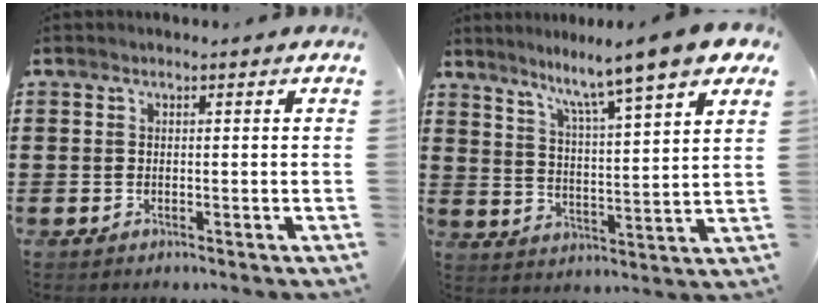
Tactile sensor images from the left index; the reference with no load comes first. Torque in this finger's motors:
{"motor_torque": [1.25, -0.89, 1.05, 0.21]}